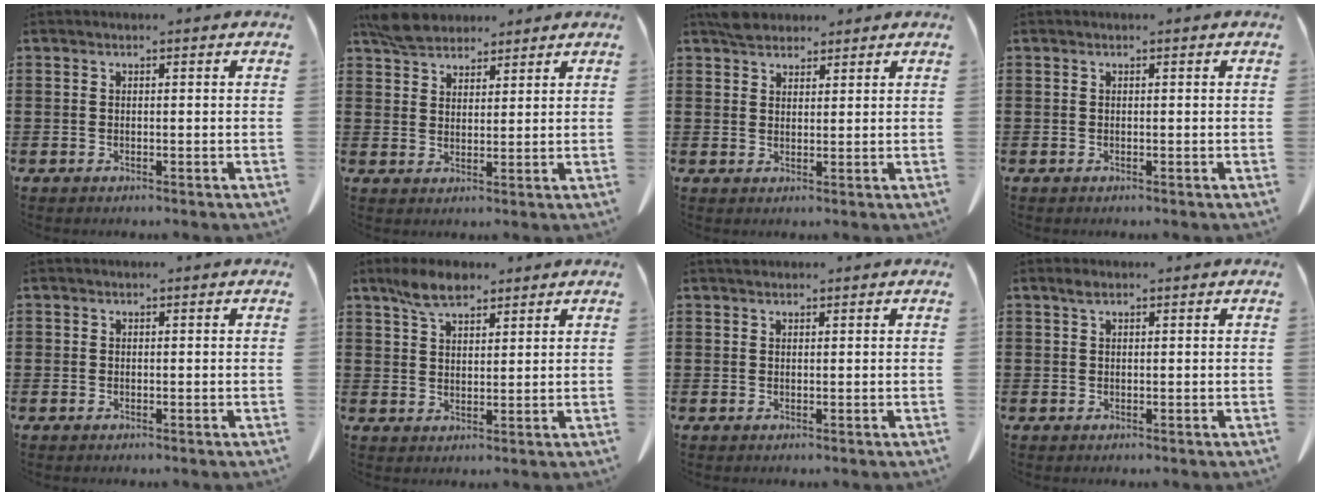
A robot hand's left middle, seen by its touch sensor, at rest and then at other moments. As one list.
[{"total": 5.1, "force": [4.5, 2.0, 1.4], "torque": [-0.042, -0.001, 0.086]}, {"total": 3.0, "force": [2.7, 1.2, 0.7], "torque": [-0.020, 0.007, 0.052]}, {"total": 0.0}, {"total": 0.0}, {"total": 5.3, "force": [4.0, 2.3, 2.6], "torque": [-0.063, 0.004, 0.075]}, {"total": 0.8, "force": [0.7, 0.3, 0.1], "torque": [-0.005, 0.002, 0.014]}, {"total": 1.0, "force": [0.6, 0.6, 0.6], "torque": [-0.016, 0.004, 0.010]}]